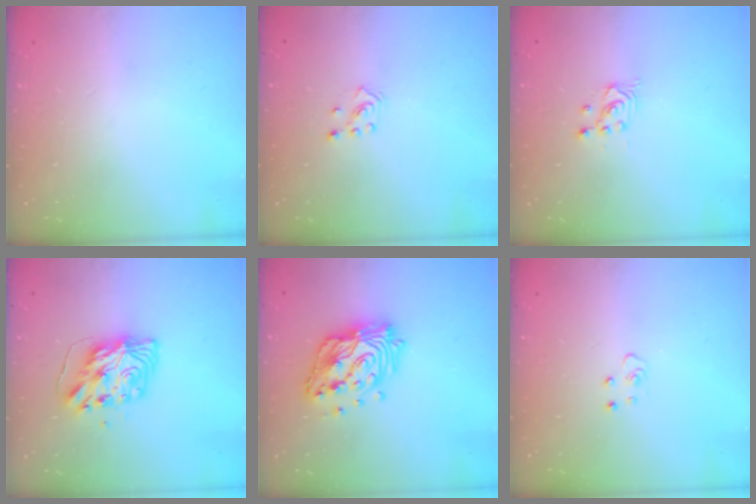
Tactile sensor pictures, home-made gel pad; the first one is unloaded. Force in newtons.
{"total": 2.8, "press": 2.7, "slide": 0.7}
{"total": 2.4, "press": 2.3, "slide": 0.2}
{"total": 9.9, "press": 9.9, "slide": 0.8}
{"total": 18.2, "press": 18.1, "slide": 1.5}
{"total": 4.4, "press": 4.3, "slide": 0.3}